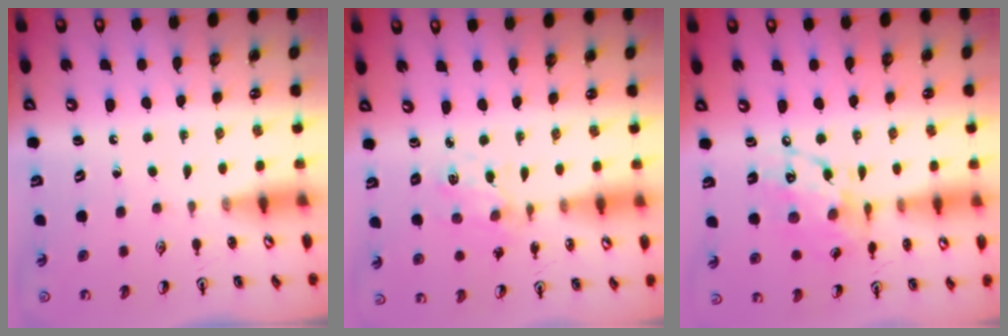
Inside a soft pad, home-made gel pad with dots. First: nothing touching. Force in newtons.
{"total": 1.3, "press": 1.3, "slide": 0.1}
{"total": 13.5, "press": 13.5, "slide": 0.8}